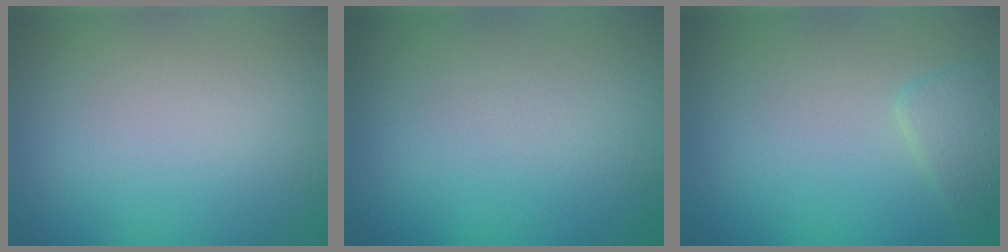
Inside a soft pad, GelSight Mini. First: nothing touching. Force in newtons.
{"total": 0.0}
{"total": 1.5, "press": 1.5, "slide": 0.1}